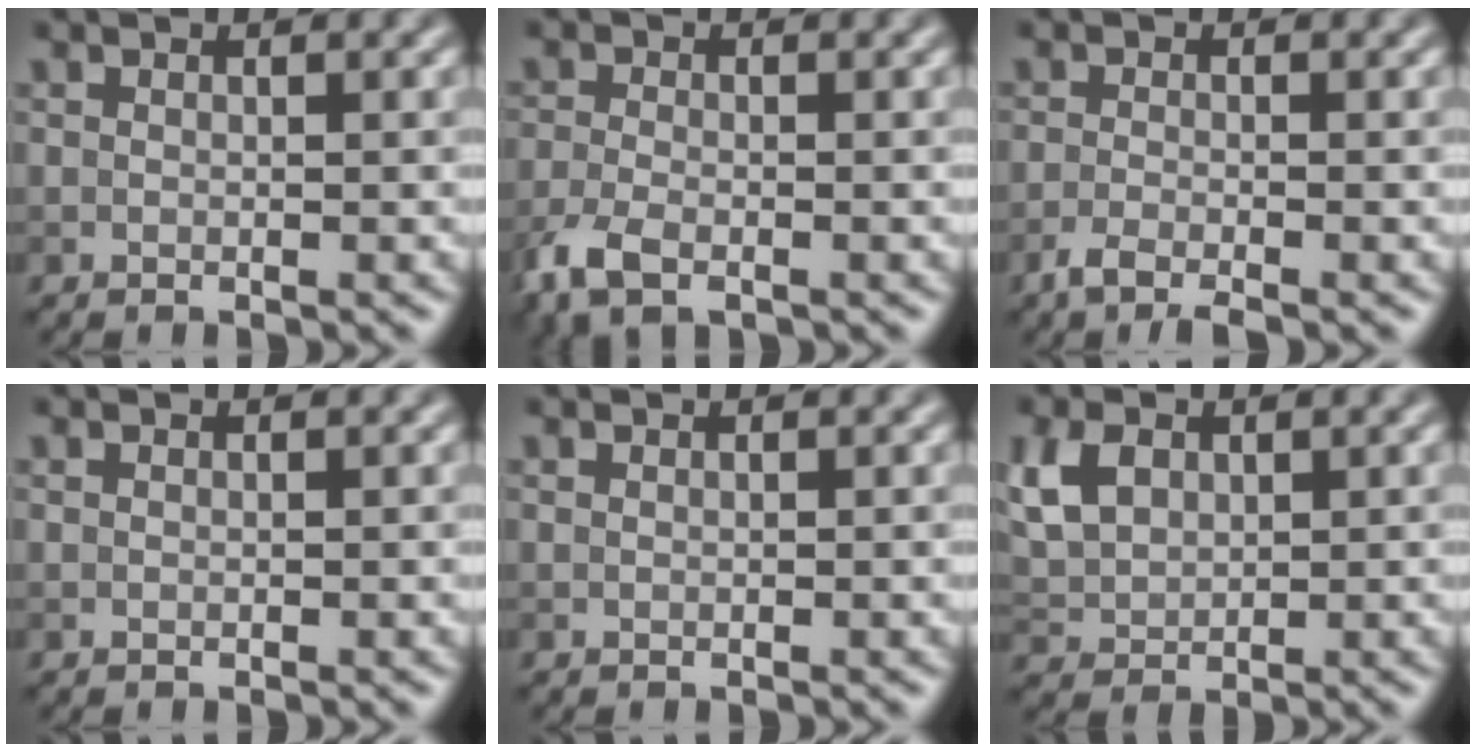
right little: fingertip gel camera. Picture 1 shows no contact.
{"total": 3.9, "force": [-2.4, 1.7, 2.6], "torque": [-0.063, -0.011, -0.055]}
{"total": 2.6, "force": [-1.9, 0.6, 1.8], "torque": [-0.039, -0.007, -0.044]}
{"total": 0.0}
{"total": 0.0}
{"total": 4.6, "force": [1.4, 3.2, 2.9], "torque": [-0.076, 0.007, 0.025]}